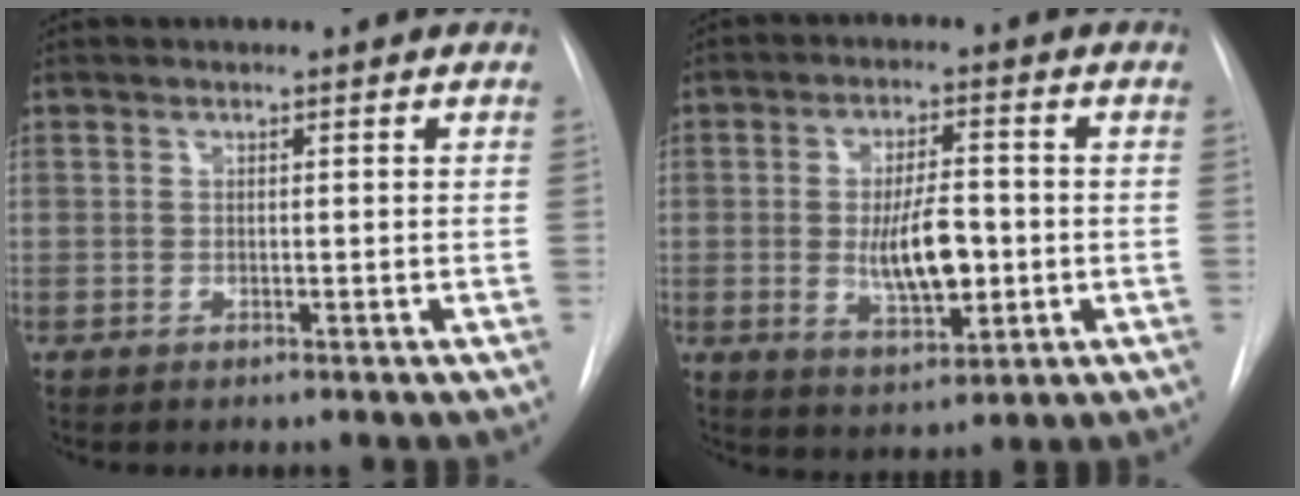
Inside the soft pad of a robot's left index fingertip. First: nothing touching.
{"total": 8.5, "force": [-1.0, 3.1, 7.8], "torque": [-0.139, -0.007, -0.013]}